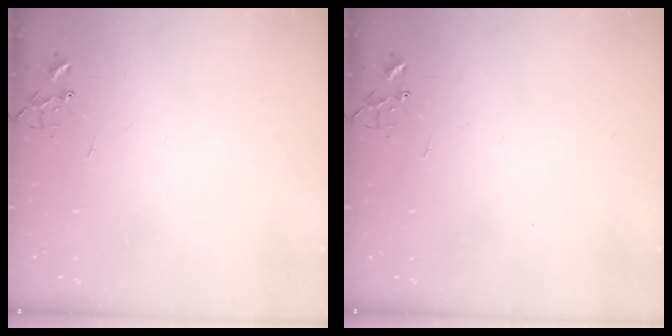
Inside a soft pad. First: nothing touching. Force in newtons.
{"total": 0.0}